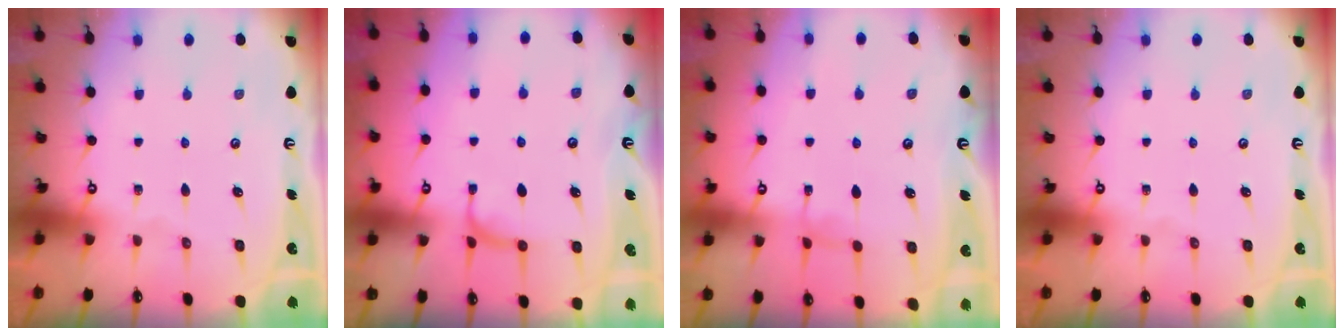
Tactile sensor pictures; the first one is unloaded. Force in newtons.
{"total": 0.8, "press": 0.4, "slide": 0.7}
{"total": 0.7, "press": 0.4, "slide": 0.6}
{"total": 0.0}